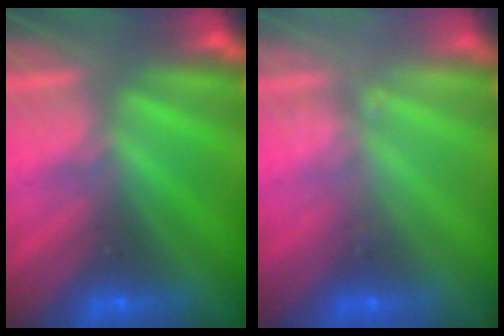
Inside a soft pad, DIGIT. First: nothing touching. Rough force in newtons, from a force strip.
{"total": 2.4}